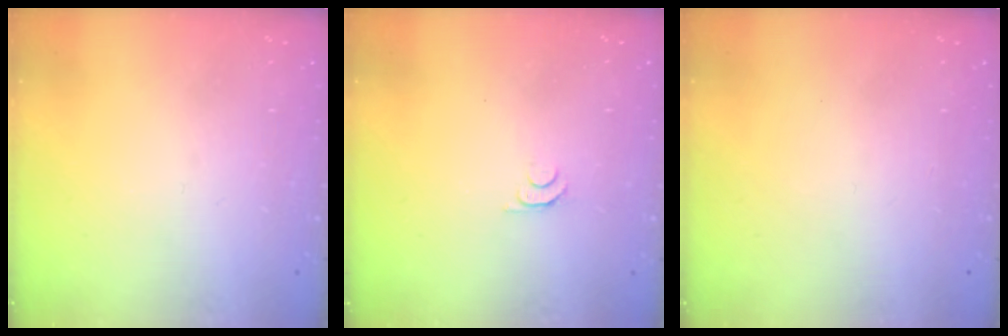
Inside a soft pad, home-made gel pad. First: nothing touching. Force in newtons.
{"total": 4.6, "press": 4.5, "slide": 0.7}
{"total": 1.5, "press": 1.5, "slide": 0.1}